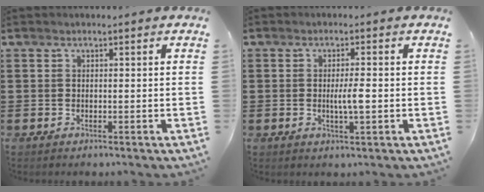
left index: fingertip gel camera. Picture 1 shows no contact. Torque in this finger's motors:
{"motor_torque": [0.13, 0.07, 0.09, 0.06]}